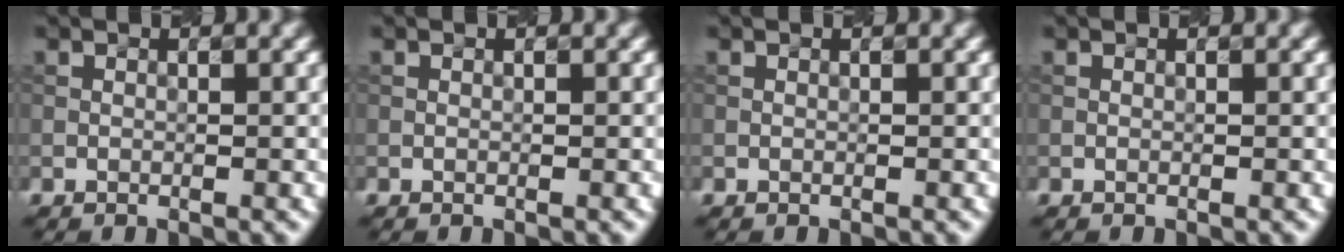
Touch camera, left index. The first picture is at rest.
{"total": 0.0}
{"total": 0.0}
{"total": 0.0}